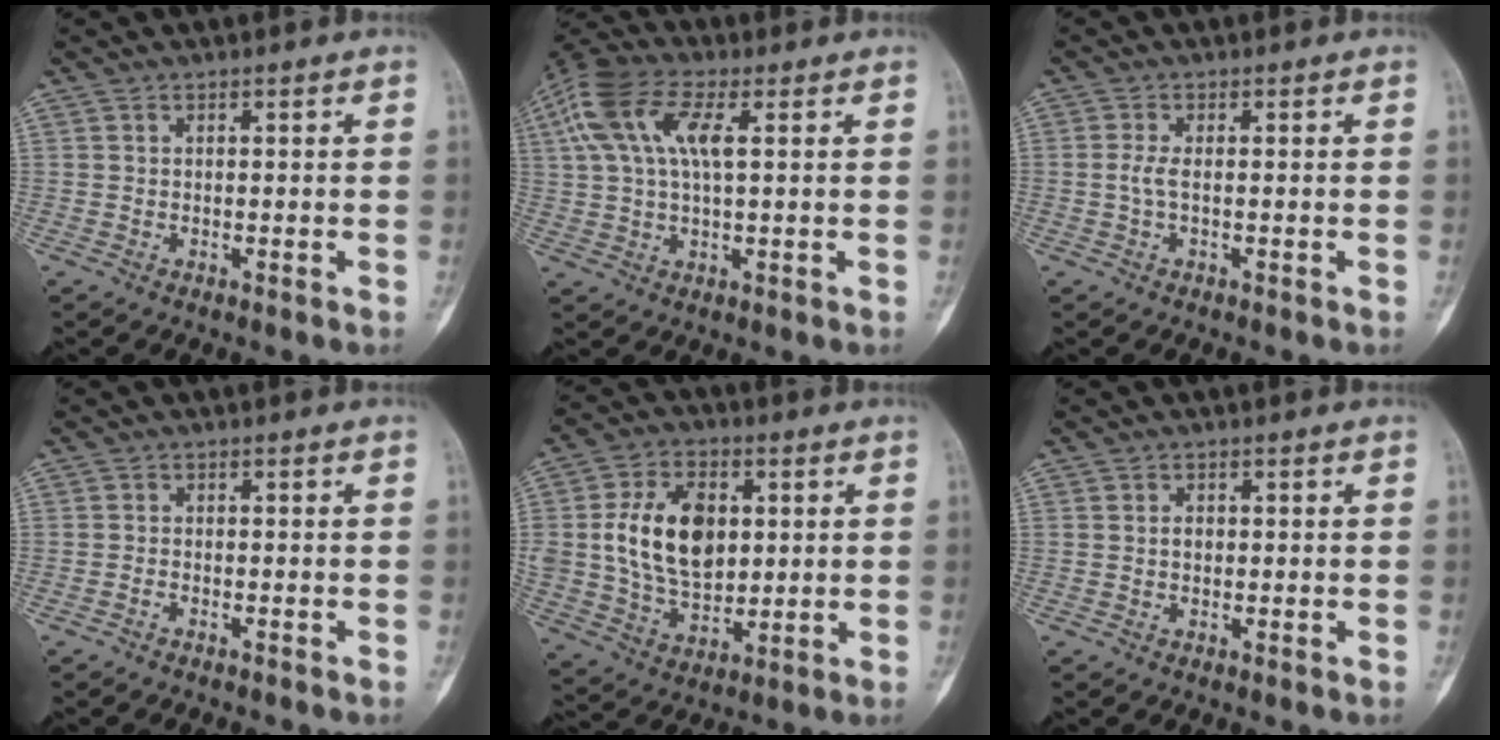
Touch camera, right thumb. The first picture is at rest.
{"total": 13.4, "force": [4.3, 5.5, 11.4], "torque": [-0.252, 0.026, 0.078]}
{"total": 2.0, "force": [-0.1, 0.6, 1.9], "torque": [-0.051, -0.002, -0.003]}
{"total": 0.9, "force": [-0.7, 0.3, 0.3], "torque": [-0.010, 0.007, -0.015]}
{"total": 16.0, "force": [2.6, 10.5, 11.7], "torque": [-0.181, -0.008, 0.053]}
{"total": 1.1, "force": [0.0, 0.8, 0.8], "torque": [-0.010, 0.002, -0.001]}